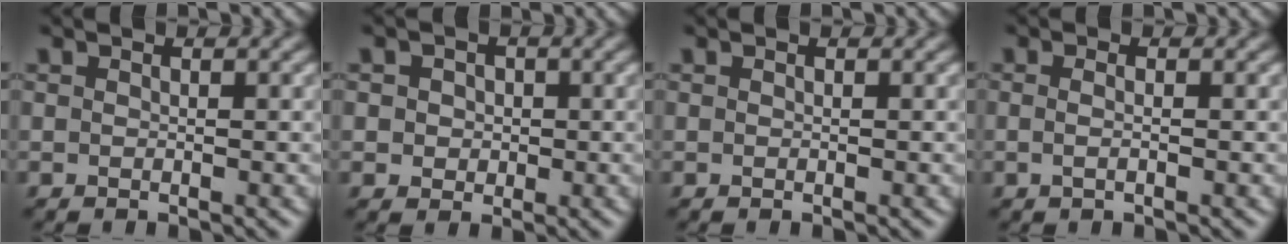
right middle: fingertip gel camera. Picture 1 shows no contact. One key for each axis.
{"total": 2.4, "fx": 0.3, "fy": 2.1, "fz": 1.1, "tx": -0.011, "ty": 0.012, "tz": -0.002}
{"total": 0.0}
{"total": 1.4, "fx": 0.1, "fy": 0.6, "fz": 1.2, "tx": -0.012, "ty": -0.005, "tz": -0.009}